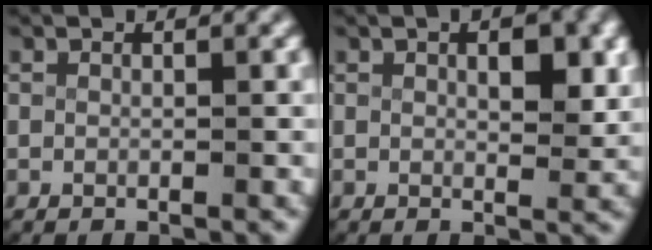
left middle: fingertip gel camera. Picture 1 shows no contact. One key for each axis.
{"total": 2.4, "fx": 0.7, "fy": 1.0, "fz": 2.1, "tx": -0.028, "ty": -0.009, "tz": 0.012}